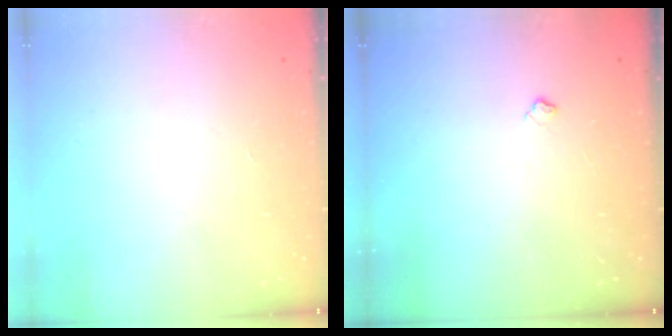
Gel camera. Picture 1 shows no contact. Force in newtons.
{"total": 4.4, "press": 4.3, "slide": 0.7}